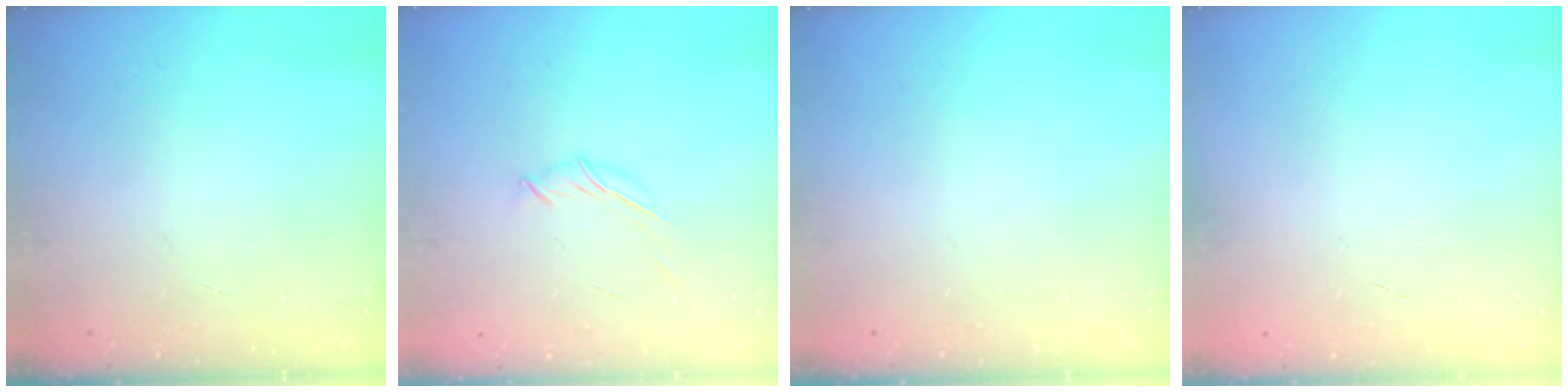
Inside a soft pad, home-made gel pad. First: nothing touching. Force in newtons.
{"total": 4.7, "press": 4.6, "slide": 0.9}
{"total": 0.0}
{"total": 0.0}